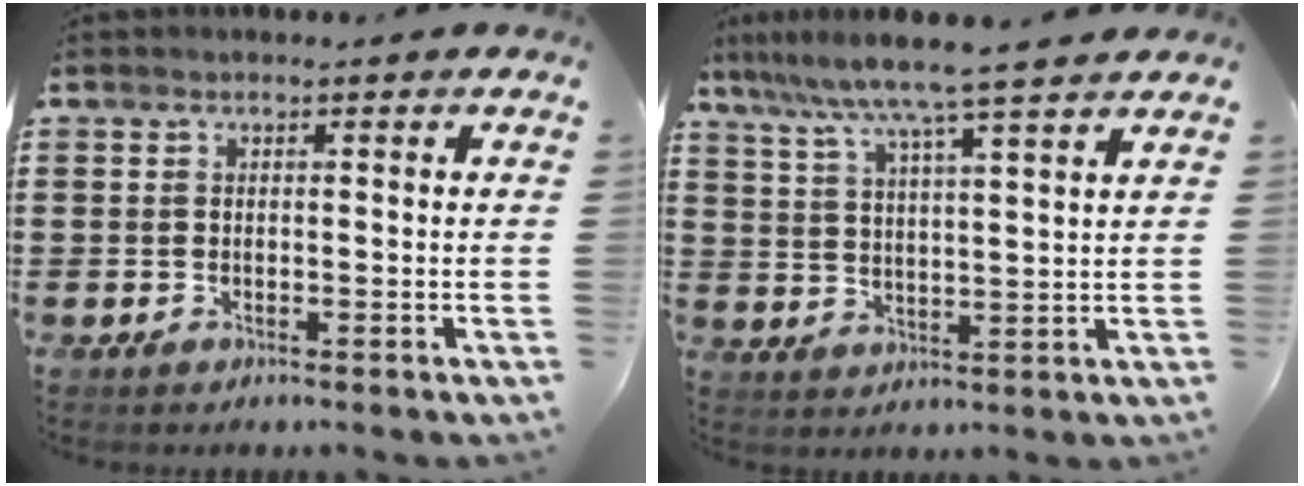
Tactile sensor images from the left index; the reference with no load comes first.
{"total": 7.1, "force": [6.2, -0.8, 3.5], "torque": [-0.092, -0.035, 0.103]}